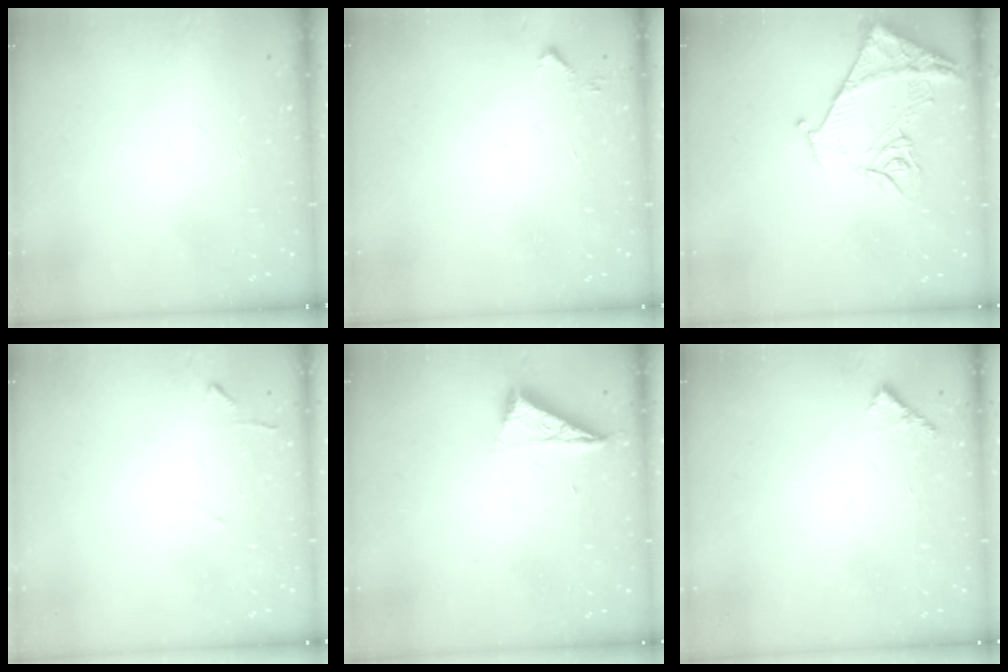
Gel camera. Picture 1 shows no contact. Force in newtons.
{"total": 3.8, "press": 3.7, "slide": 0.6}
{"total": 11.7, "press": 11.6, "slide": 1.2}
{"total": 4.7, "press": 4.6, "slide": 0.6}
{"total": 7.1, "press": 7.1, "slide": 0.5}
{"total": 5.8, "press": 5.8, "slide": 0.5}